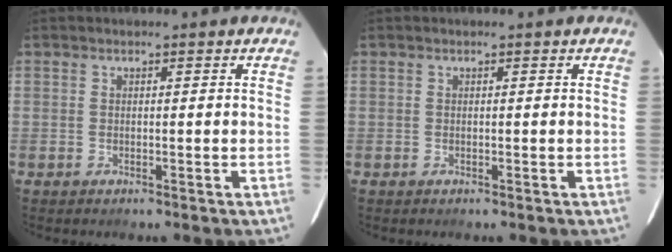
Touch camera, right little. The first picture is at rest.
{"total": 0.0}